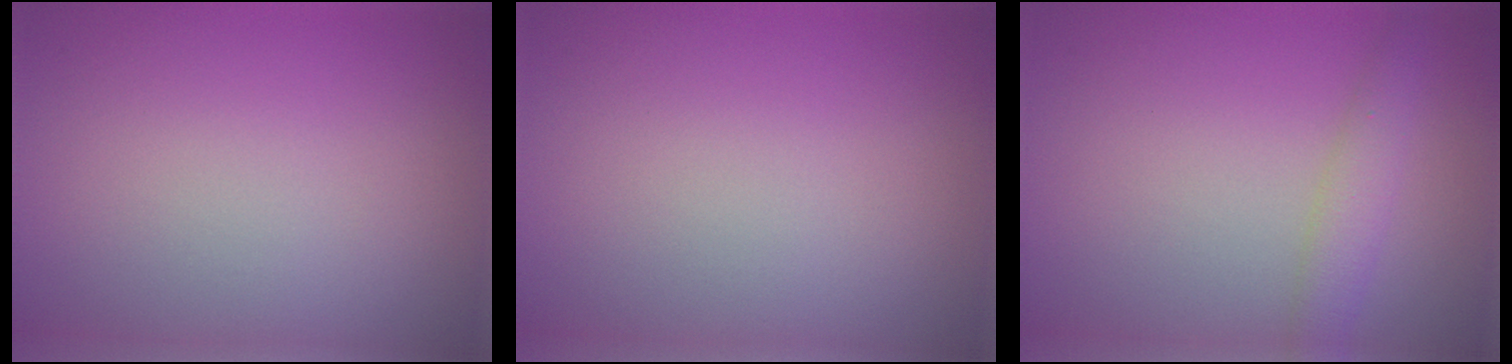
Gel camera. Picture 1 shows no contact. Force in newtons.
{"total": 0.0}
{"total": 2.4, "press": 2.4, "slide": 0.1}